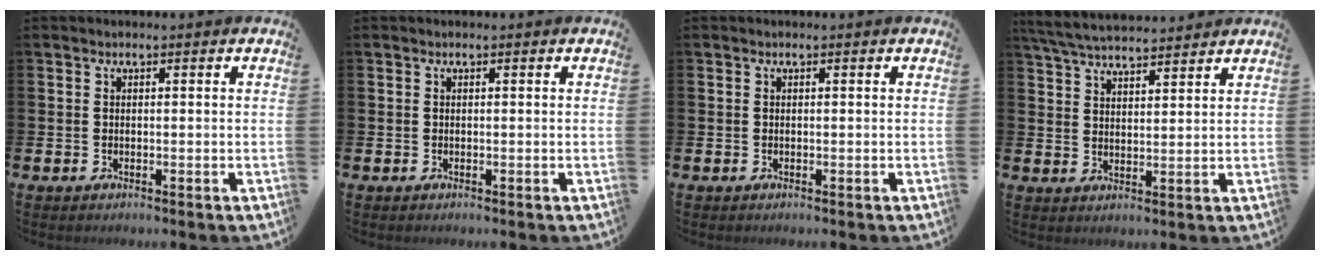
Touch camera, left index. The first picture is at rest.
{"total": 0.0}
{"total": 0.0}
{"total": 5.6, "force": [5.4, 0.7, 1.2], "torque": [-0.042, -0.025, 0.099]}